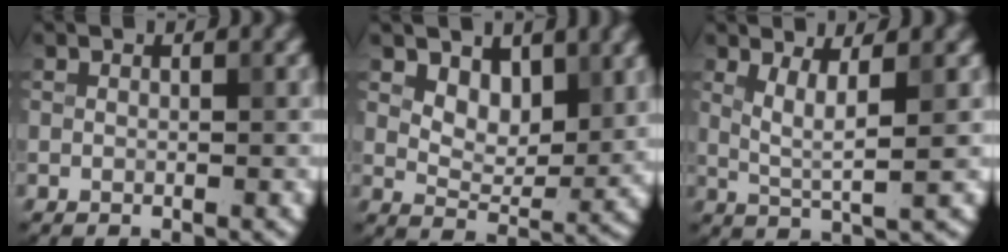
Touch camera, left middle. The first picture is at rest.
{"total": 4.1, "force": [2.4, 2.2, 2.5], "torque": [-0.045, -0.017, 0.038]}
{"total": 3.0, "force": [0.9, 0.5, 2.8], "torque": [-0.059, -0.006, 0.023]}